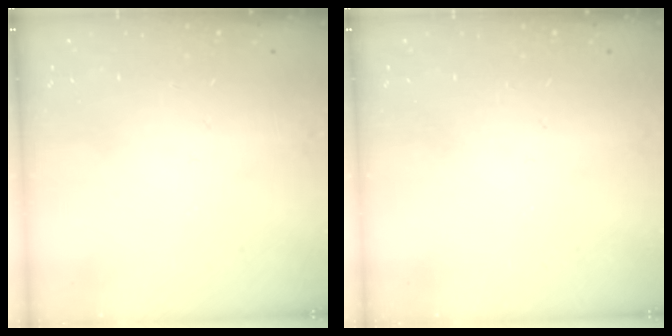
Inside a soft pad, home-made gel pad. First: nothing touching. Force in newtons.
{"total": 0.0}